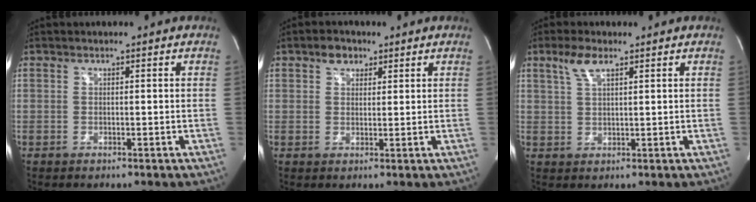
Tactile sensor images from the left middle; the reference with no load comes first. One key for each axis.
{"total": 2.9, "fx": 1.8, "fy": 2.0, "fz": 1.2, "tx": -0.022, "ty": 0.010, "tz": 0.030}
{"total": 3.7, "fx": 2.3, "fy": 0.9, "fz": 2.8, "tx": -0.066, "ty": 0.009, "tz": 0.051}